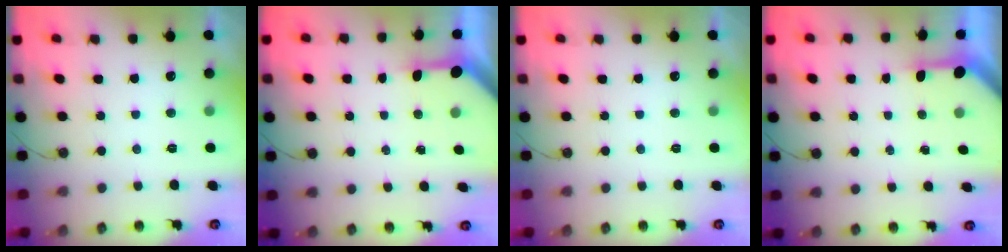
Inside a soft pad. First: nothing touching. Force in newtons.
{"total": 3.5, "press": 3.5, "slide": 0.4}
{"total": 0.0}
{"total": 3.1, "press": 3.1, "slide": 0.3}